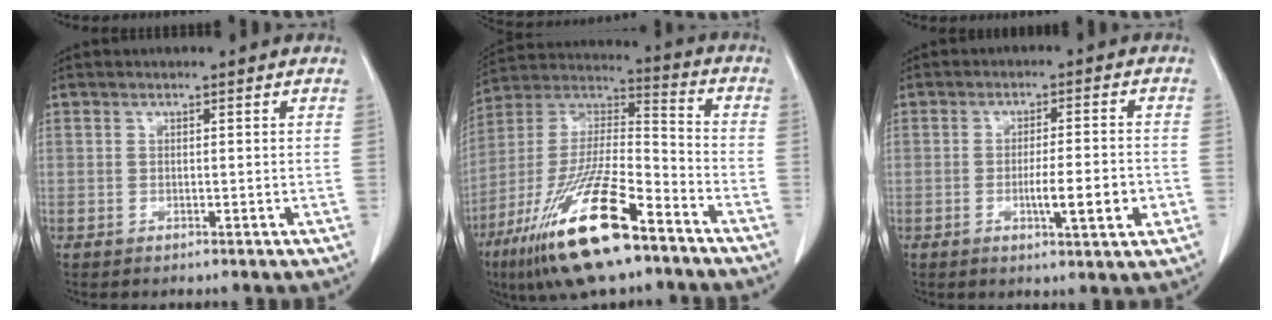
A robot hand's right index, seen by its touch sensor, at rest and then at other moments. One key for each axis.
{"total": 20.9, "fx": -12.6, "fy": 4.2, "fz": 16.1, "tx": -0.332, "ty": -0.028, "tz": -0.229}
{"total": 7.1, "fx": -2.0, "fy": 0.7, "fz": 6.7, "tx": -0.104, "ty": -0.005, "tz": -0.029}